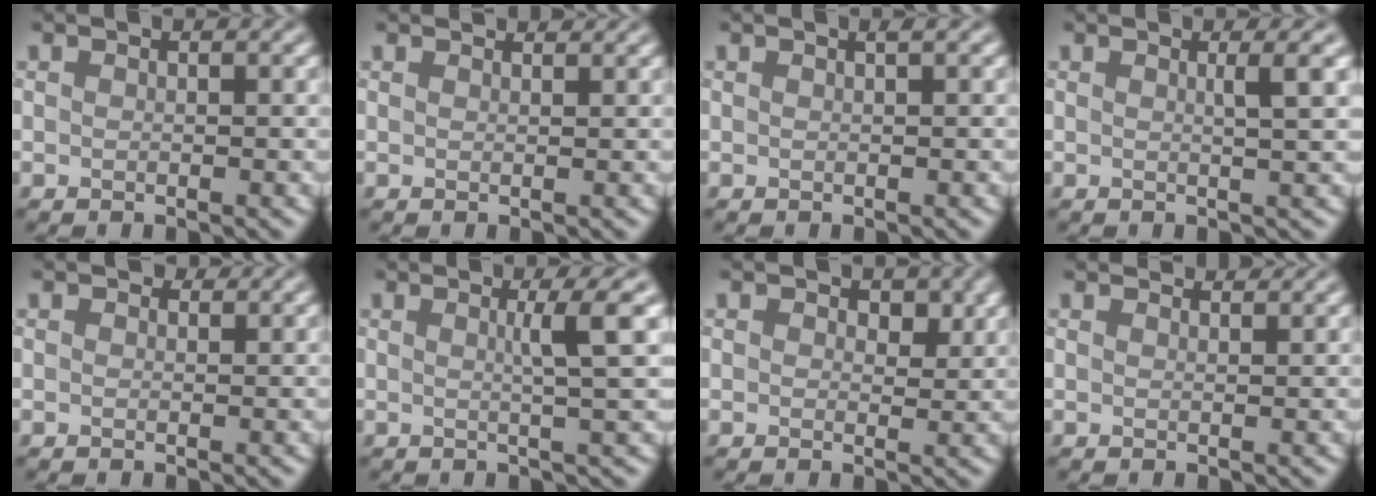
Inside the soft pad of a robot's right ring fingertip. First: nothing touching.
{"total": 1.8, "force": [1.8, 0.2, 0.4], "torque": [-0.009, 0.001, 0.019]}
{"total": 0.9, "force": [0.5, 0.2, 0.8], "torque": [-0.005, 0.004, 0.007]}
{"total": 2.6, "force": [0.7, 0.6, 2.5], "torque": [-0.025, 0.006, 0.005]}
{"total": 0.9, "force": [0.7, 0.4, 0.2], "torque": [-0.004, -0.005, 0.007]}
{"total": 3.8, "force": [0.9, 0.4, 3.7], "torque": [-0.050, 0.005, 0.010]}
{"total": 1.6, "force": [0.8, 1.0, 1.0], "torque": [-0.013, -0.006, 0.011]}
{"total": 2.5, "force": [2.4, 0.3, 0.6], "torque": [-0.011, 0.005, 0.026]}